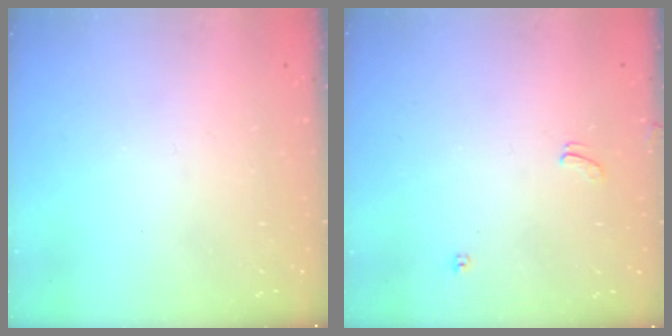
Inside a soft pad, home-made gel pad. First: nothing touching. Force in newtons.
{"total": 2.3, "press": 2.3, "slide": 0.4}